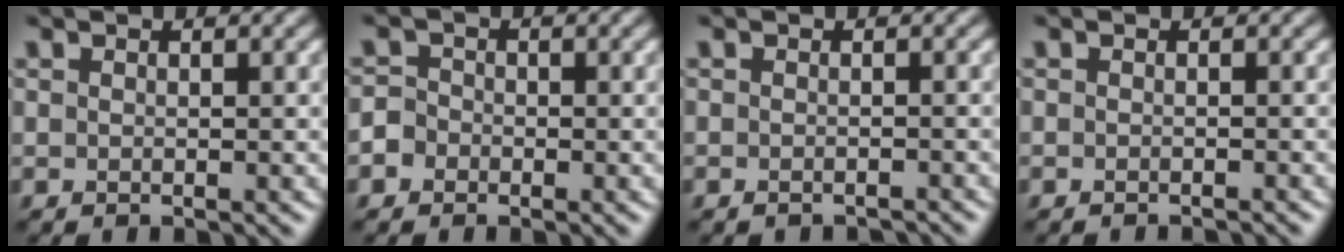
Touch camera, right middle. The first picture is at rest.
{"total": 2.0, "force": [-0.9, 1.7, 0.6], "torque": [0.003, 0.007, -0.022]}
{"total": 1.7, "force": [-1.6, 0.2, 0.4], "torque": [0.001, -0.004, -0.023]}
{"total": 1.3, "force": [-1.2, 0.1, 0.4], "torque": [0.003, -0.003, -0.017]}